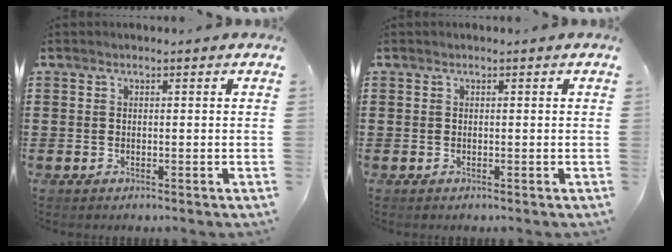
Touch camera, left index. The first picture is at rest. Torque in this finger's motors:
{"motor_torque": [-0.02, -0.02, 0.00, 0.00]}